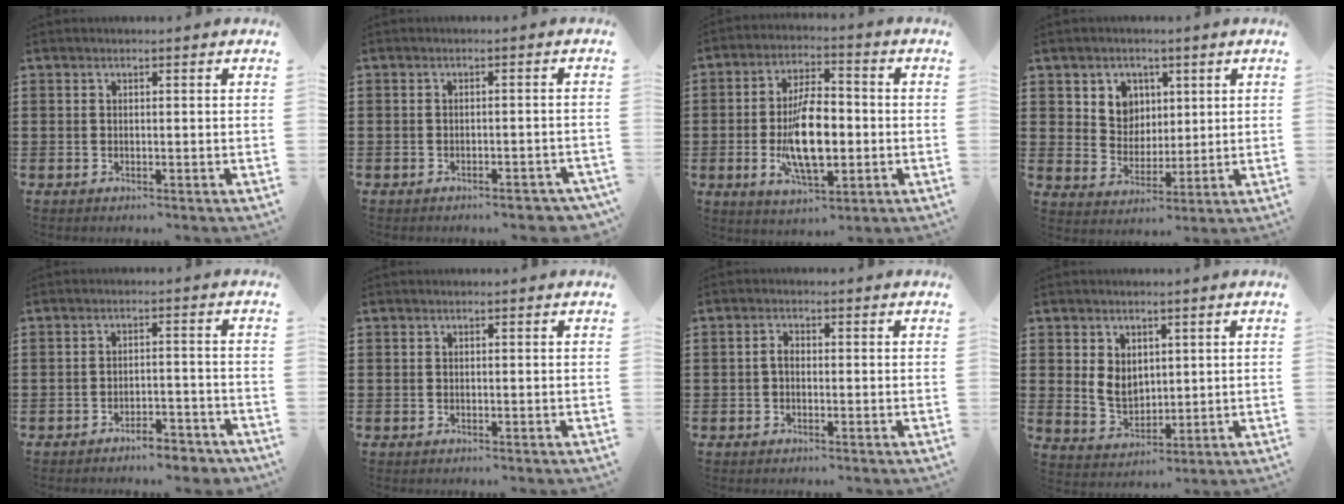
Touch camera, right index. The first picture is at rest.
{"total": 2.1, "force": [-1.9, 0.3, 0.8], "torque": [-0.016, 0.002, -0.038]}
{"total": 11.9, "force": [-1.9, 5.2, 10.5], "torque": [-0.215, -0.011, -0.037]}
{"total": 5.5, "force": [2.3, 4.8, 1.2], "torque": [-0.035, 0.006, 0.038]}
{"total": 4.0, "force": [-3.8, 0.5, 1.2], "torque": [-0.022, 0.002, -0.076]}
{"total": 0.0}
{"total": 1.7, "force": [-0.4, 0.9, 1.4], "torque": [-0.034, -0.001, -0.010]}
{"total": 4.9, "force": [1.7, 3.8, 2.6], "torque": [-0.055, 0.008, 0.029]}